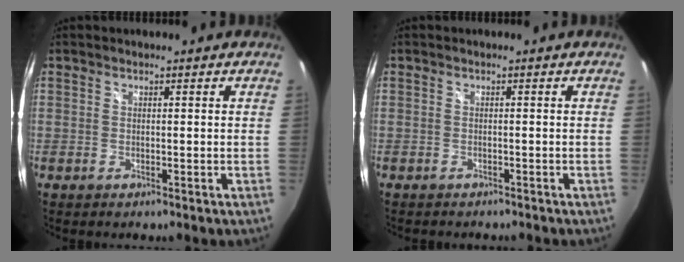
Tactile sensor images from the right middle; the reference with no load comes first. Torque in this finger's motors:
{"motor_torque": [1.07, -1.07, 0.08, 0.08]}